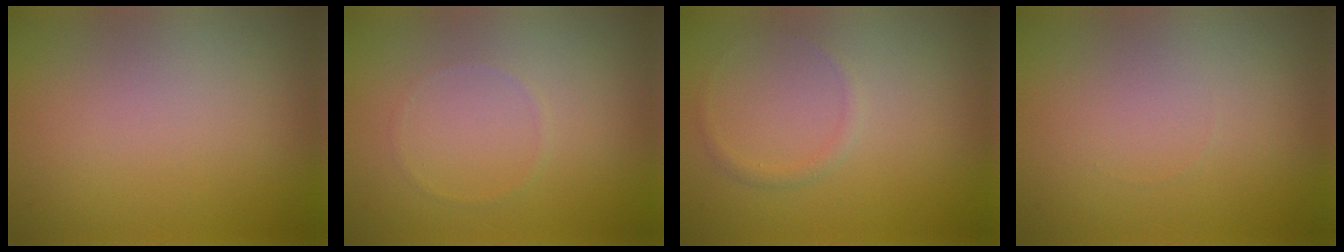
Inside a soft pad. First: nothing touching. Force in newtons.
{"total": 0.5, "press": 0.5, "slide": 0.1}
{"total": 0.9, "press": 0.8, "slide": 0.1}
{"total": 0.0}